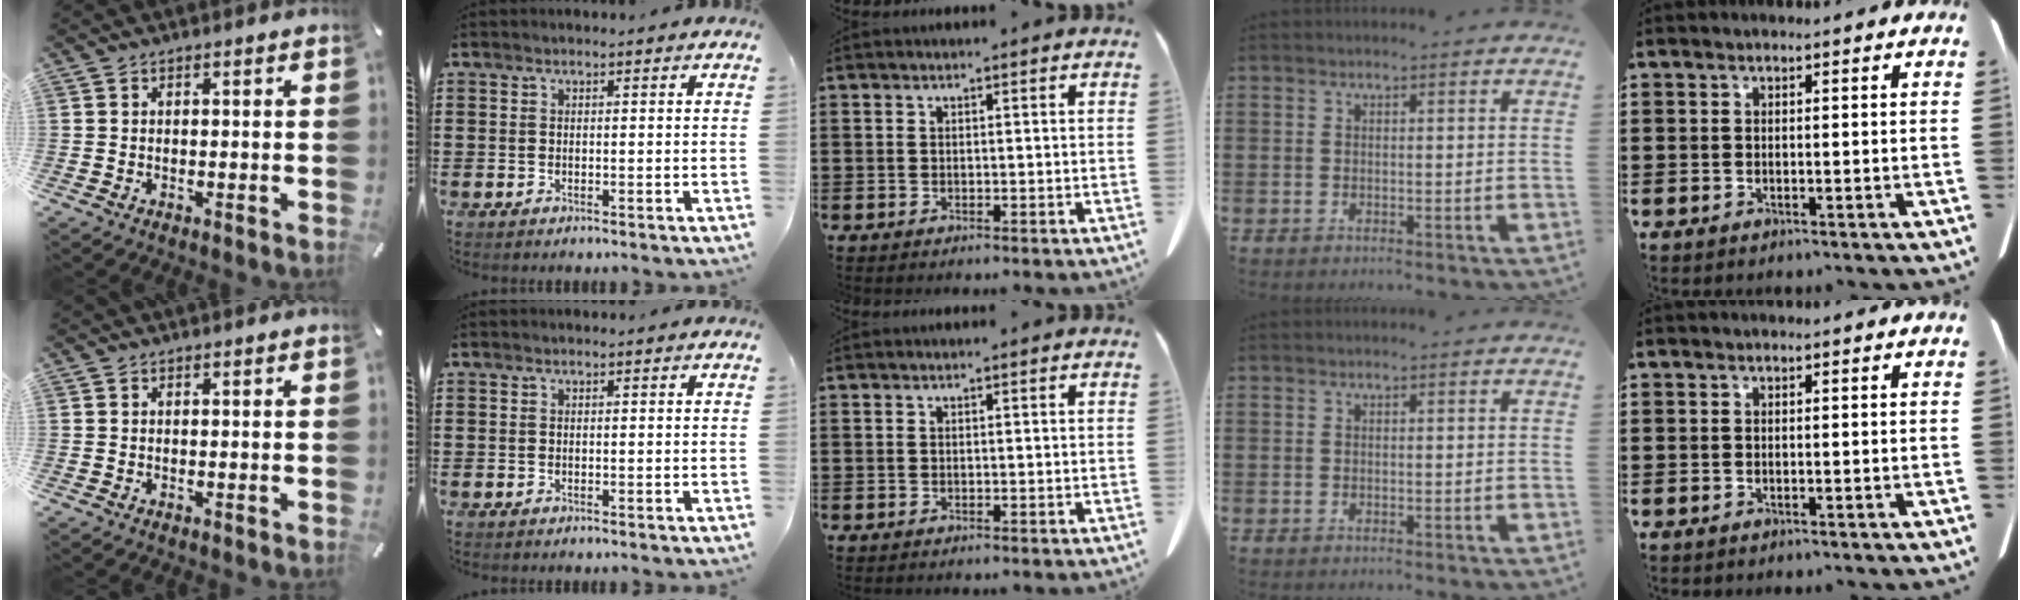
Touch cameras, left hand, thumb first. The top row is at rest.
{}